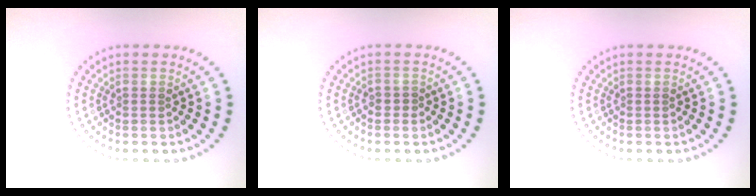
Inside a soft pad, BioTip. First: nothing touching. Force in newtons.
{"total": 0.6, "press": 0.3, "slide": 0.5}
{"total": 0.0}